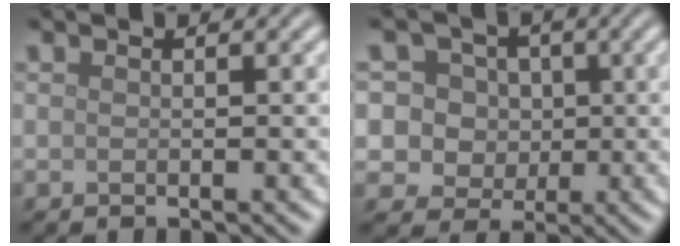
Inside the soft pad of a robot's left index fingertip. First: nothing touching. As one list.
[{"total": 7.6, "force": [2.2, 6.7, 2.9], "torque": [-0.049, 0.024, 0.016]}]